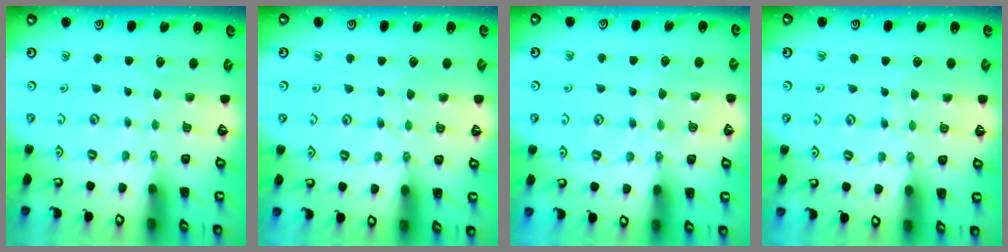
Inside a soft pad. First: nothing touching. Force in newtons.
{"total": 2.8, "press": 2.7, "slide": 0.5}
{"total": 6.5, "press": 6.5, "slide": 0.7}
{"total": 5.7, "press": 5.7, "slide": 0.5}